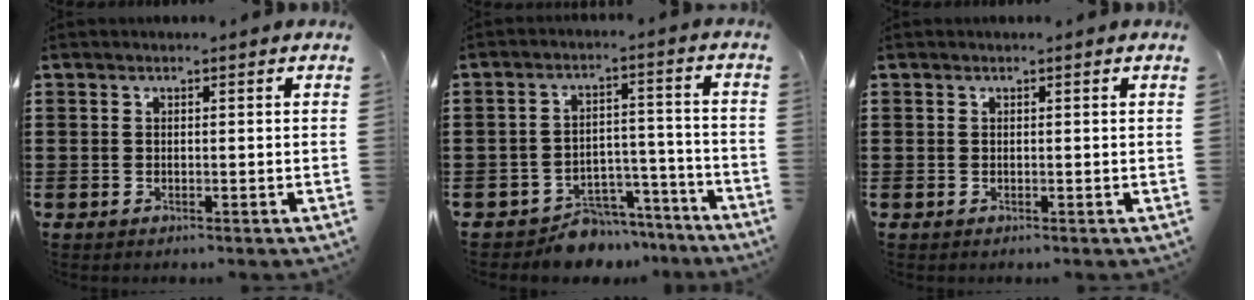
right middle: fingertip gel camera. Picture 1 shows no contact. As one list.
[{"total": 6.2, "force": [-5.9, 1.8, 0.8], "torque": [-0.009, 0.024, -0.116]}, {"total": 0.0}]